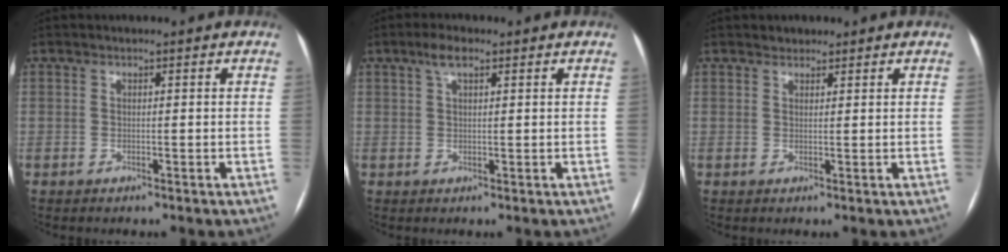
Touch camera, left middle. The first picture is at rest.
{"total": 2.9, "force": [1.7, 0.9, 2.1], "torque": [-0.045, 0.011, 0.033]}
{"total": 1.4, "force": [1.1, 0.8, 0.1], "torque": [-0.001, 0.004, 0.015]}